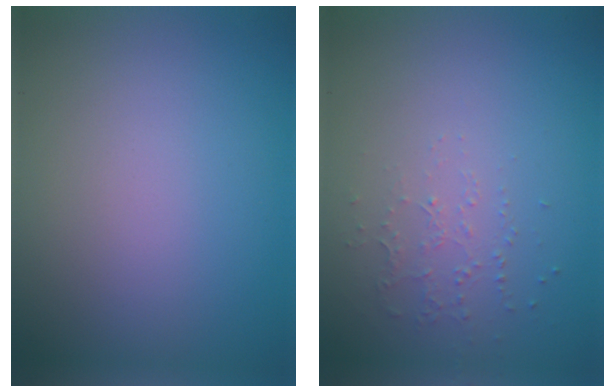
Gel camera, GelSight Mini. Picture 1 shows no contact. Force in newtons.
{"total": 1.0, "press": 0.6, "slide": 0.8}